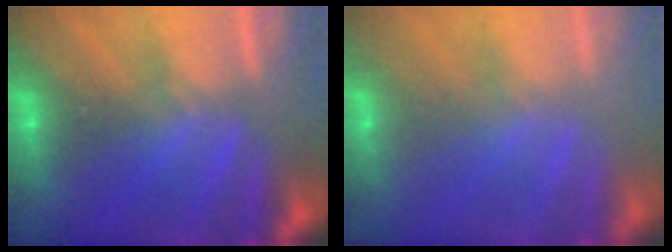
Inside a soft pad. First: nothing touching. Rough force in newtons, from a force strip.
{"total": 2.2}